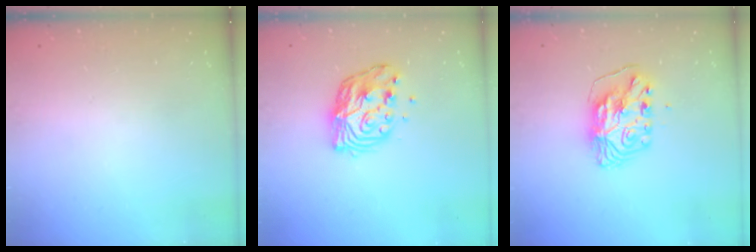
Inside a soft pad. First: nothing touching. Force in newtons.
{"total": 11.1, "press": 11.1, "slide": 1.1}
{"total": 8.8, "press": 8.8, "slide": 0.8}